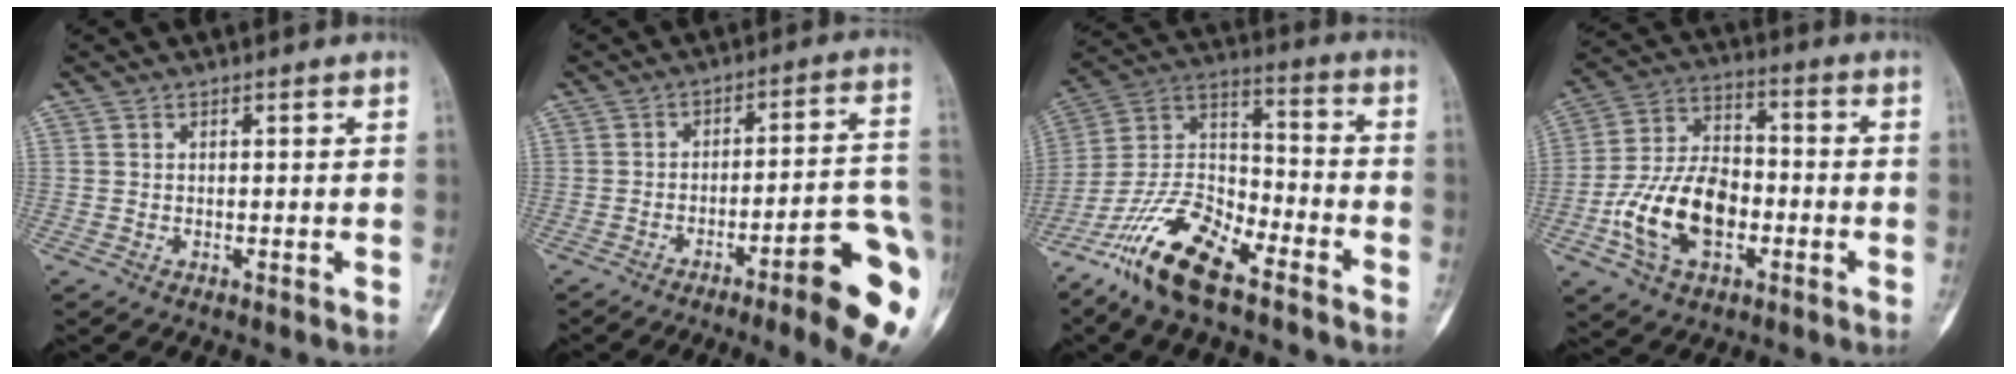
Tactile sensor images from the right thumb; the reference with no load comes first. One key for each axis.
{"total": 16.5, "fx": -7.5, "fy": 2.5, "fz": 14.4, "tx": -0.139, "ty": 0.046, "tz": -0.098}
{"total": 16.6, "fx": -11.4, "fy": 6.2, "fz": 10.3, "tx": -0.192, "ty": 0.073, "tz": -0.218}
{"total": 16.0, "fx": -4.6, "fy": 10.0, "fz": 11.7, "tx": -0.206, "ty": 0.034, "tz": -0.083}